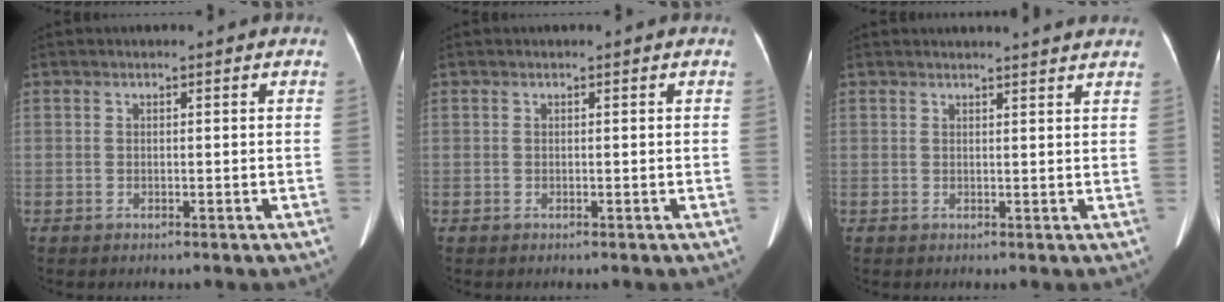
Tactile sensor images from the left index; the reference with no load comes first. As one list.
[{"total": 0.0}, {"total": 6.4, "force": [6.1, -0.1, 1.8], "torque": [-0.020, 0.014, 0.057]}]